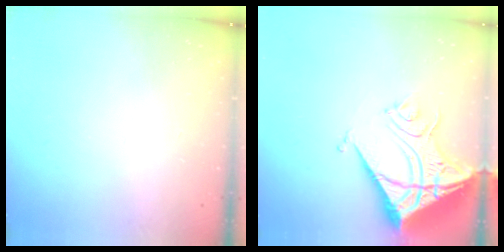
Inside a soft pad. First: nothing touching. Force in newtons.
{"total": 18.3, "press": 18.1, "slide": 2.4}